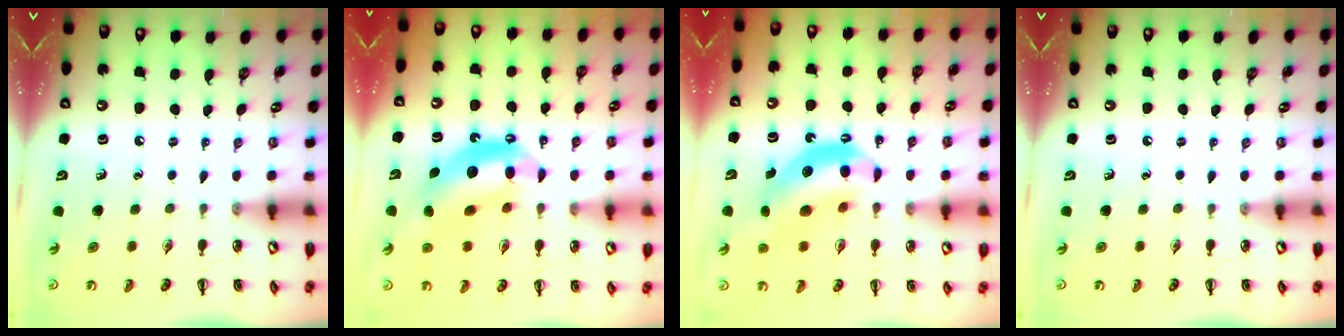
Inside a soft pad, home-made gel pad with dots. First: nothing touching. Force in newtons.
{"total": 12.4, "press": 12.0, "slide": 3.2}
{"total": 13.3, "press": 12.8, "slide": 3.7}
{"total": 0.0}